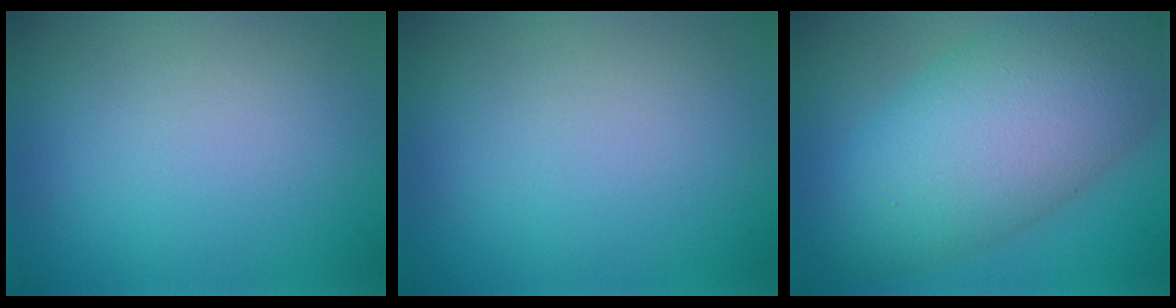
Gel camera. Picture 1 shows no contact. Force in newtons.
{"total": 0.0}
{"total": 10.7, "press": 10.7, "slide": 0.2}